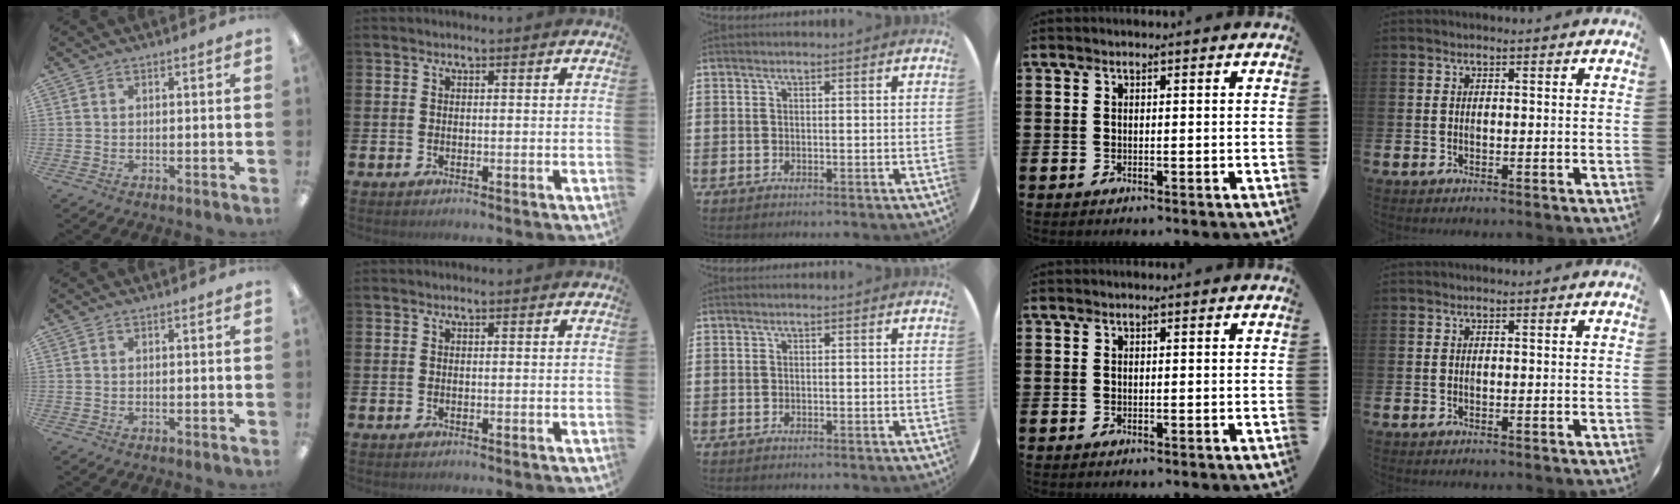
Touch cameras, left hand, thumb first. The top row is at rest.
{}